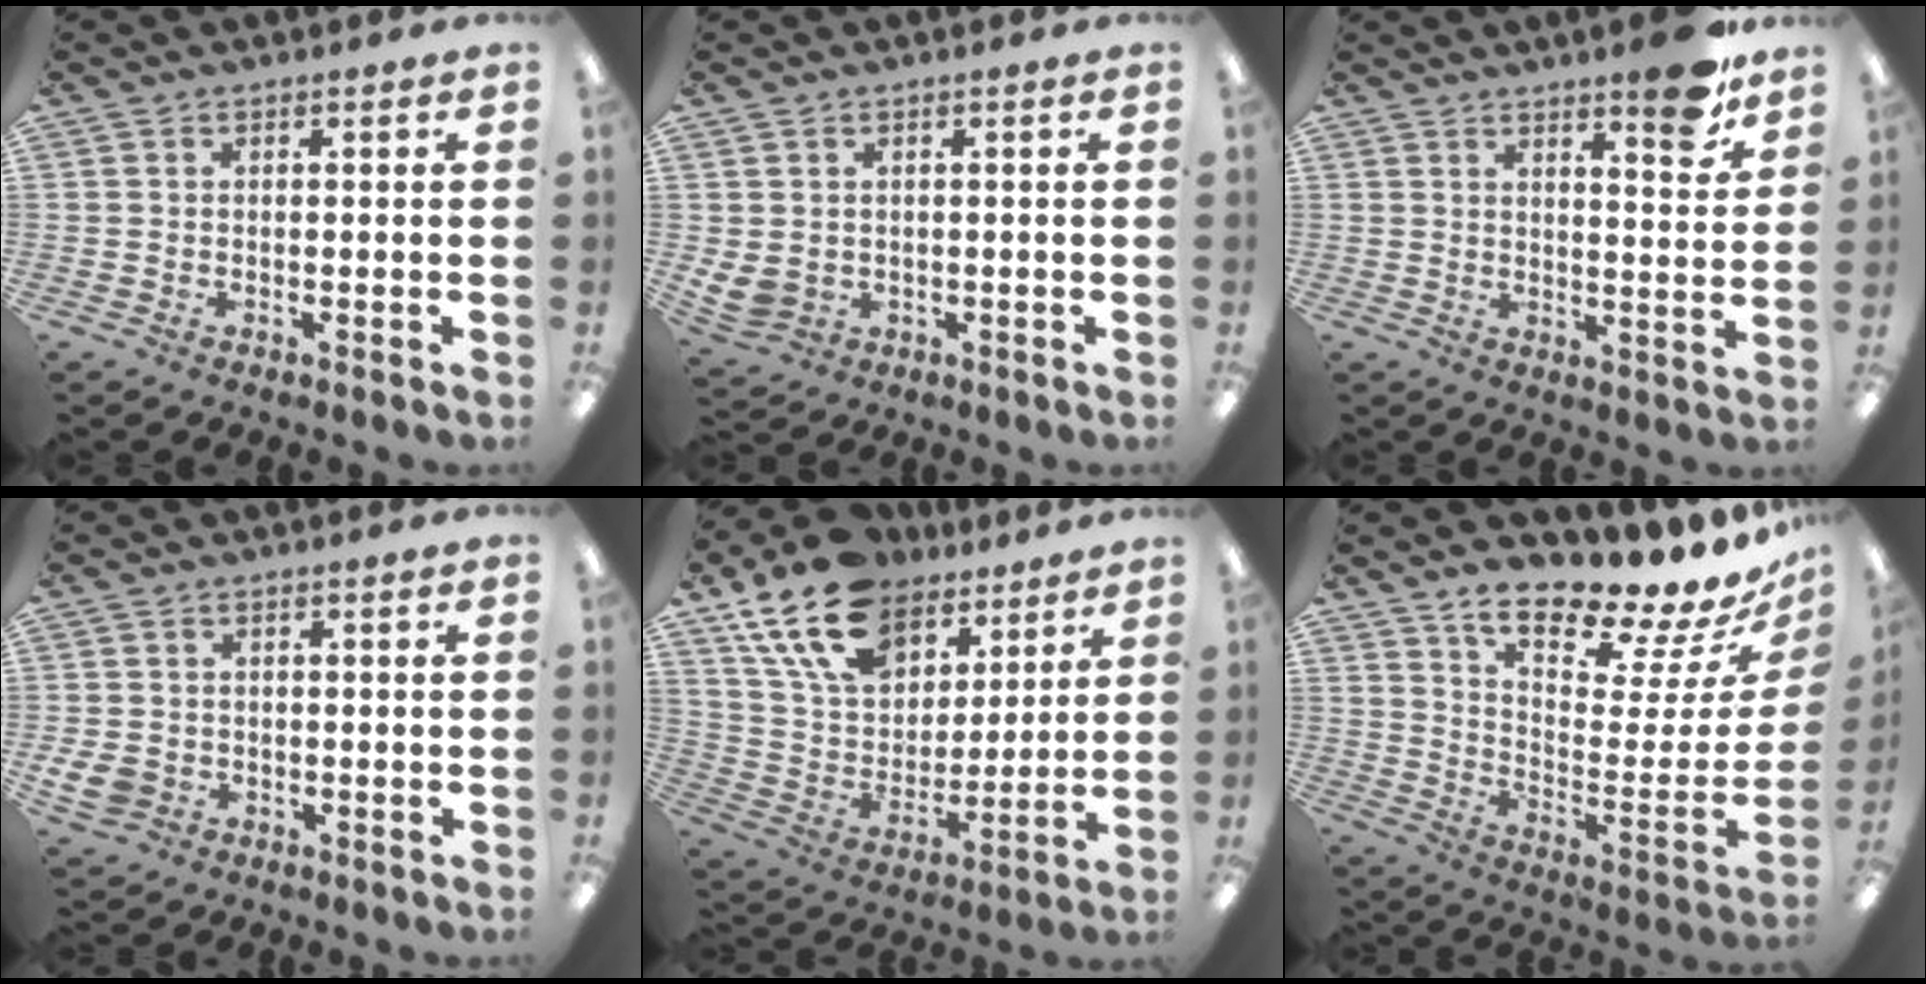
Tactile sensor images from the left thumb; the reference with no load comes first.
{"total": 4.0, "force": [0.8, 3.4, 2.0], "torque": [-0.052, -0.001, 0.017]}
{"total": 9.3, "force": [7.1, 2.0, 5.7], "torque": [-0.064, -0.047, 0.114]}
{"total": 4.3, "force": [-1.1, 3.6, 2.1], "torque": [-0.055, 0.001, -0.020]}
{"total": 18.7, "force": [12.8, 10.8, 8.2], "torque": [-0.169, -0.061, 0.238]}
{"total": 16.8, "force": [15.3, 3.3, 6.3], "torque": [-0.081, -0.137, 0.254]}